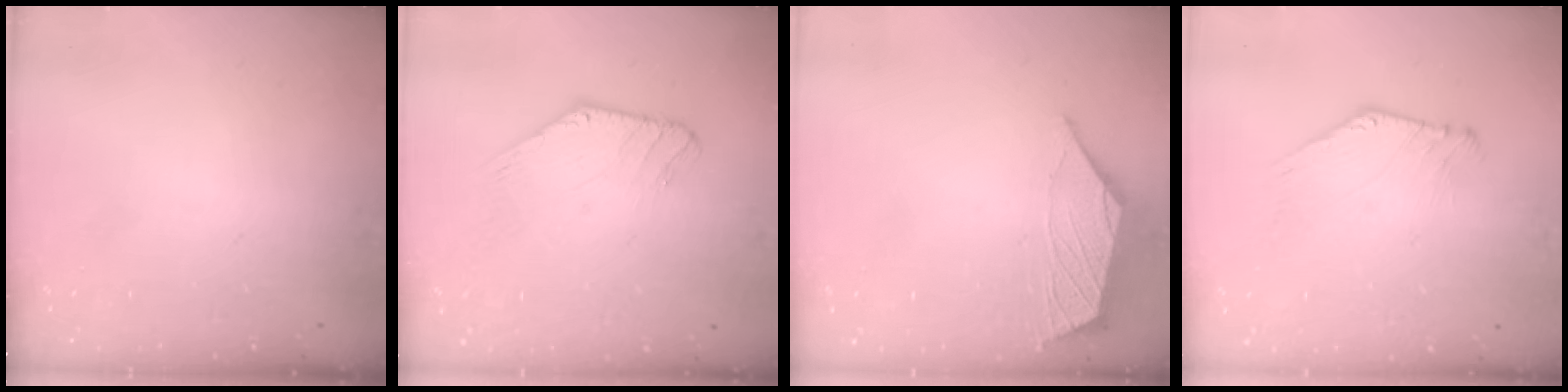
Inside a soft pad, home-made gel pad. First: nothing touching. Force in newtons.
{"total": 1.0, "press": 1.0, "slide": 0.1}
{"total": 2.3, "press": 2.3, "slide": 0.5}
{"total": 0.9, "press": 0.9, "slide": 0.1}